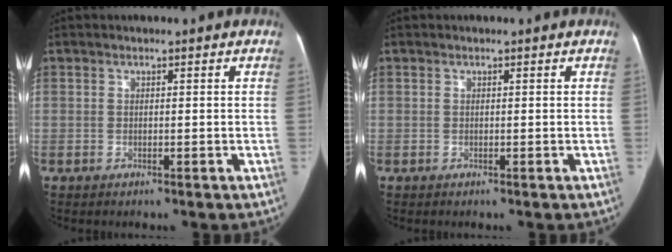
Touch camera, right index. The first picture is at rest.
{"total": 0.0}